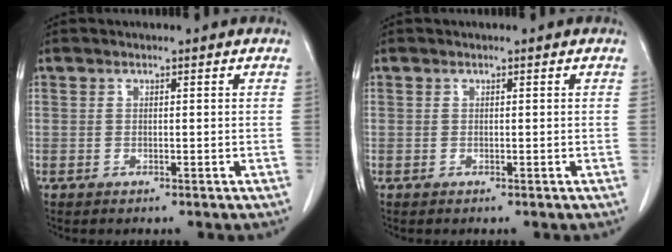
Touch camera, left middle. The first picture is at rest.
{"total": 0.0}